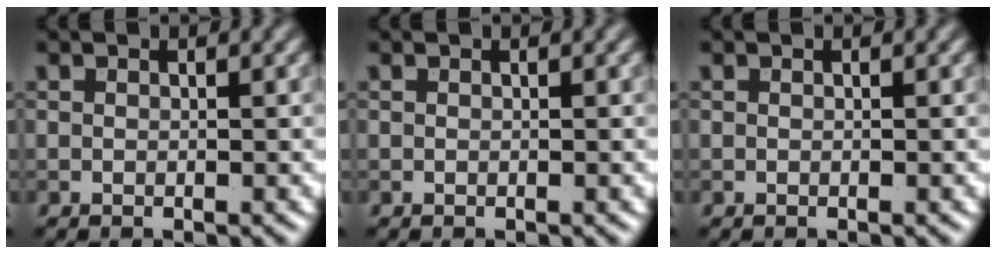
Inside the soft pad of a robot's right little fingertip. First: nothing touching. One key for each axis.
{"total": 0.0}
{"total": 0.0}